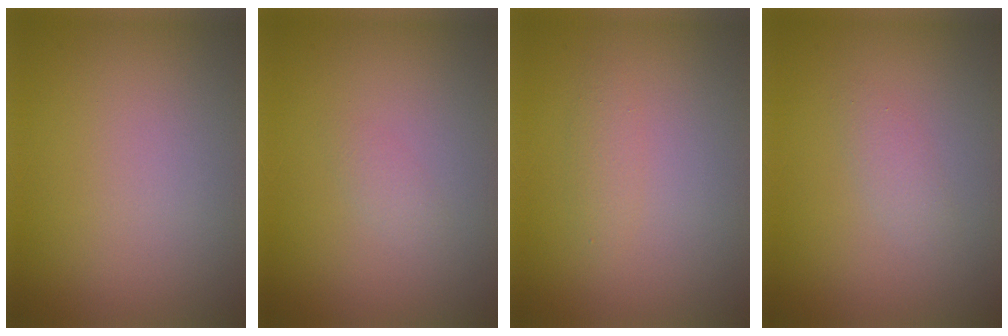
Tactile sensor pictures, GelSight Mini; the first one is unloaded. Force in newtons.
{"total": 0.7, "press": 0.7, "slide": 0.0}
{"total": 0.9, "press": 0.9, "slide": 0.0}
{"total": 1.1, "press": 1.1, "slide": 0.0}